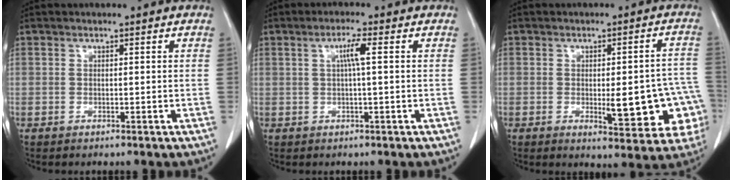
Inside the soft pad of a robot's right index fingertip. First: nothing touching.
{"total": 3.0, "force": [0.6, -0.2, 3.0], "torque": [-0.056, 0.004, 0.010]}
{"total": 13.3, "force": [-3.2, 3.7, 12.4], "torque": [-0.099, 0.020, -0.029]}